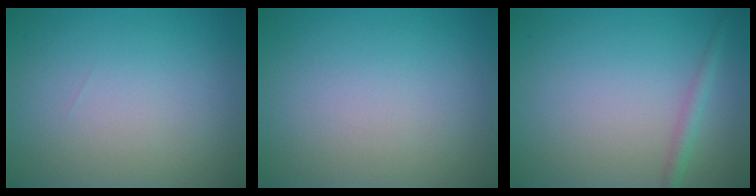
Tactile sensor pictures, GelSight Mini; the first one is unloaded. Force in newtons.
{"total": 0.0}
{"total": 1.5, "press": 1.5, "slide": 0.0}